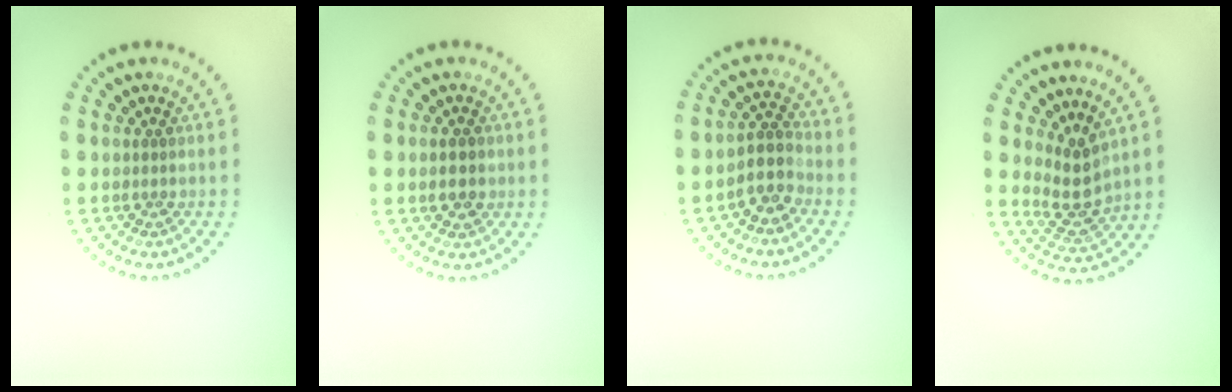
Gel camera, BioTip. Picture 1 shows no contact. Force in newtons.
{"total": 2.2, "press": 2.1, "slide": 0.3}
{"total": 2.9, "press": 2.6, "slide": 1.4}
{"total": 3.2, "press": 2.7, "slide": 1.7}